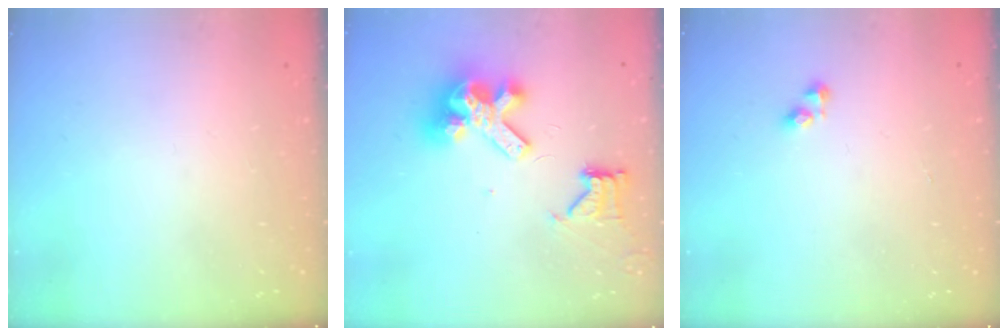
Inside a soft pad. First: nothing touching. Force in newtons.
{"total": 12.7, "press": 12.6, "slide": 1.9}
{"total": 2.0, "press": 2.0, "slide": 0.5}